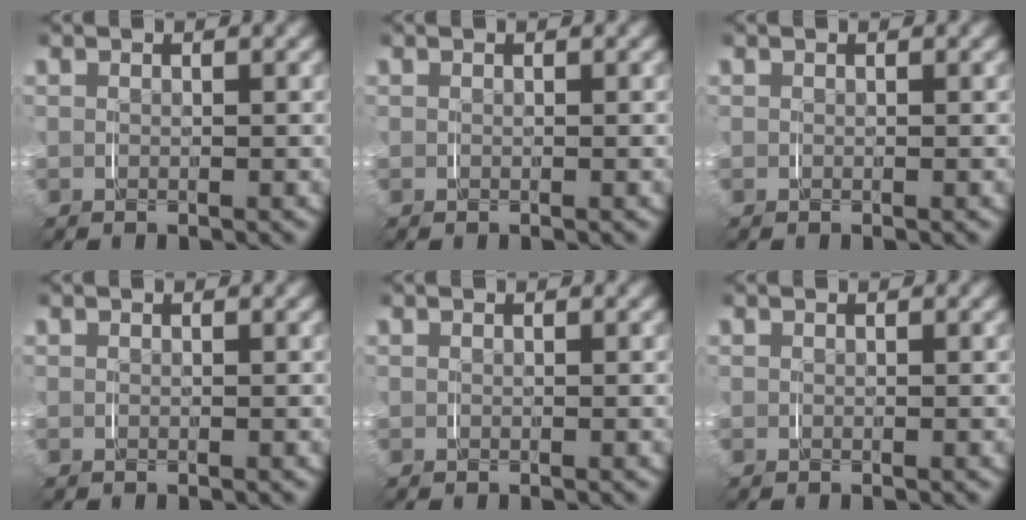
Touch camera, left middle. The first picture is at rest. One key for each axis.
{"total": 0.0}
{"total": 0.0}
{"total": 0.0}
{"total": 0.0}
{"total": 0.0}